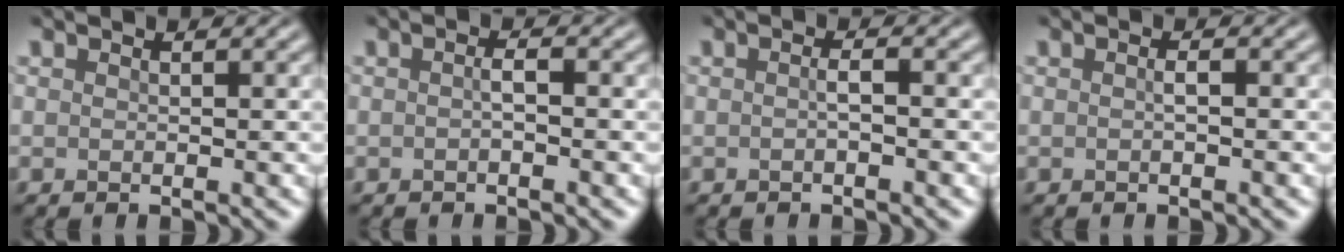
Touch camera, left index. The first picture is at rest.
{"total": 0.9, "force": [-0.3, 0.2, 0.9], "torque": [-0.016, 0.002, -0.005]}
{"total": 1.0, "force": [-0.3, 0.1, 0.9], "torque": [-0.016, 0.002, -0.005]}
{"total": 0.7, "force": [-0.1, 0.1, 0.6], "torque": [-0.012, 0.001, -0.002]}